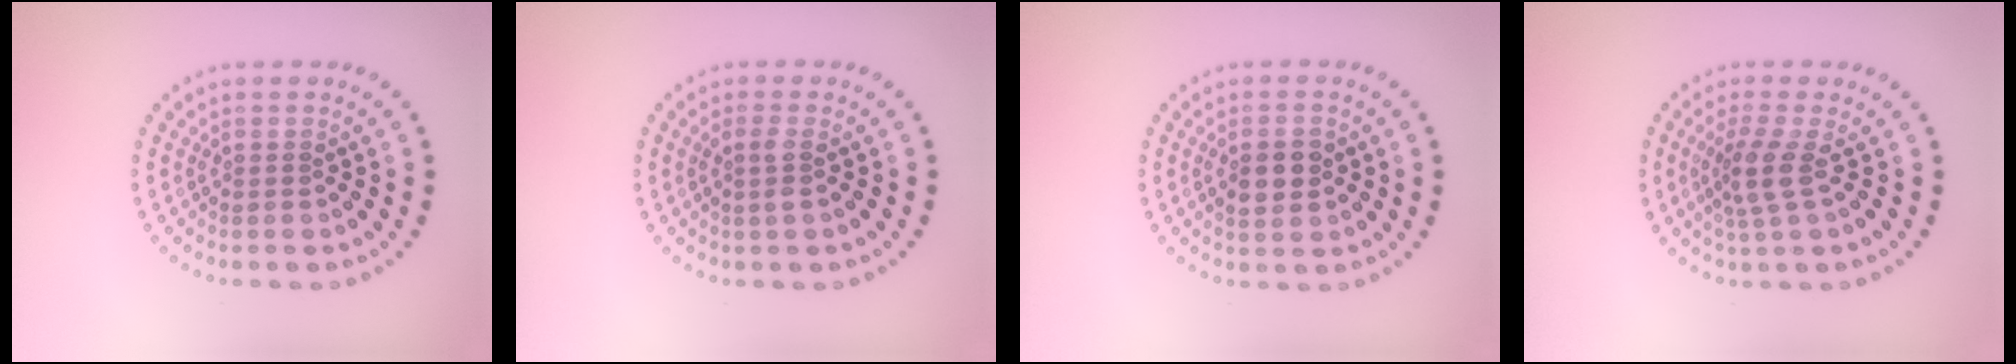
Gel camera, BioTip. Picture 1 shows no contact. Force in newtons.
{"total": 1.4, "press": 1.3, "slide": 0.6}
{"total": 2.8, "press": 2.8, "slide": 0.2}
{"total": 2.8, "press": 2.1, "slide": 1.8}